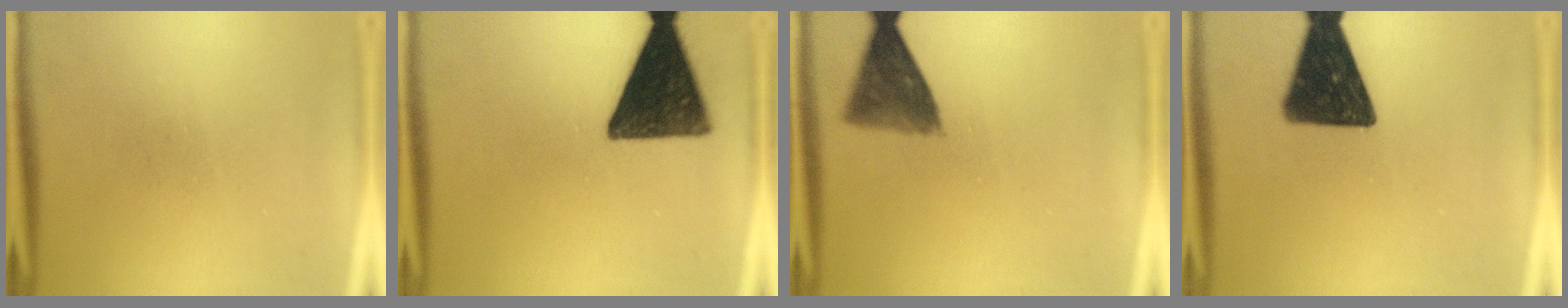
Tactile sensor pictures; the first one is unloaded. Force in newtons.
{"total": 14.7}
{"total": 7.4}
{"total": 16.3}